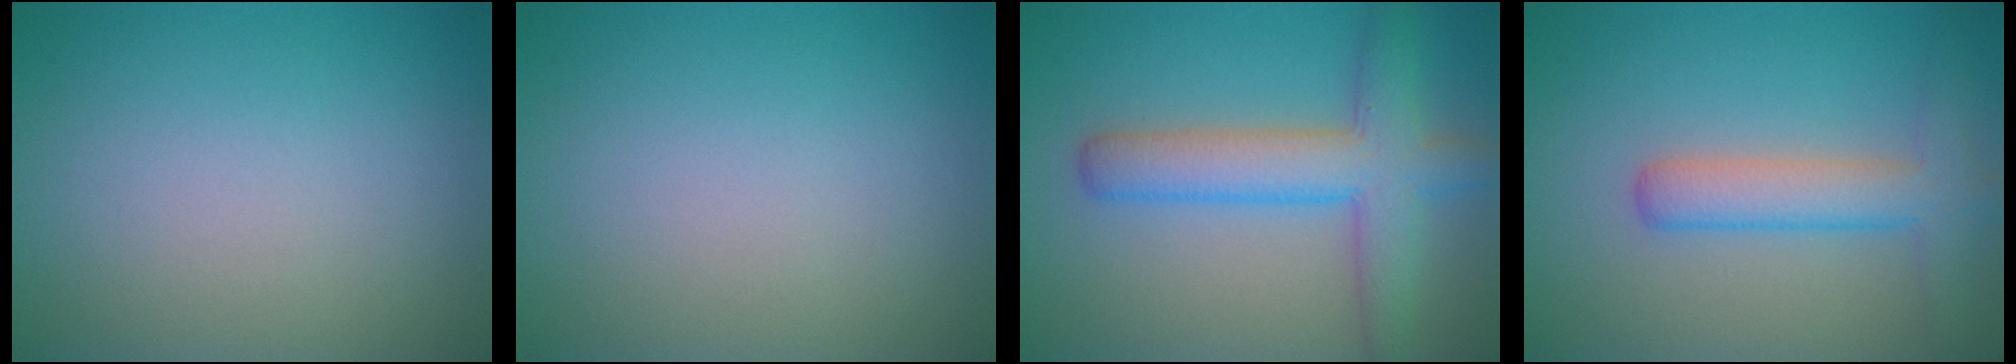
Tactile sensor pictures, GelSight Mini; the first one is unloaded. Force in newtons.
{"total": 0.0}
{"total": 5.9, "press": 5.9, "slide": 0.3}
{"total": 4.2, "press": 4.2, "slide": 0.1}